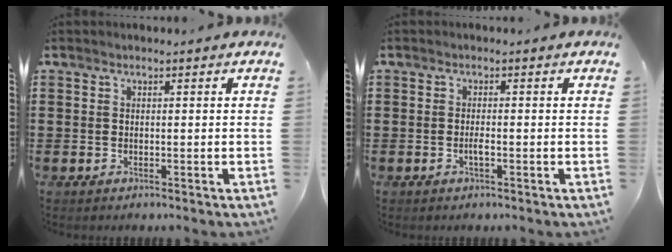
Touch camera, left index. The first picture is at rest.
{"total": 1.5, "force": [-0.5, 0.2, 1.4], "torque": [-0.026, -0.002, -0.009]}